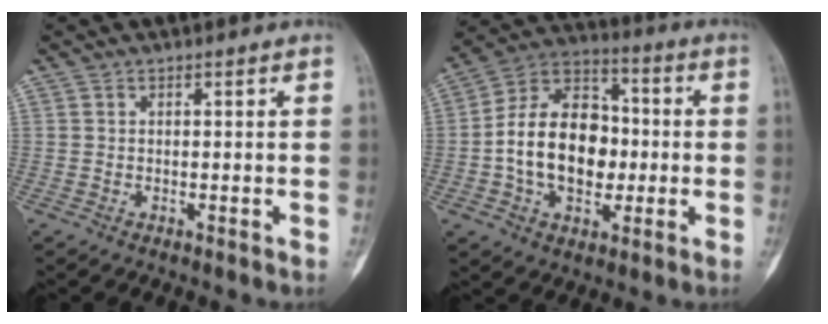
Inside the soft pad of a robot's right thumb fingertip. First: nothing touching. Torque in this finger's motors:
{"motor_torque": [0.37, 1.00, 0.54, 0.30, 0.16]}